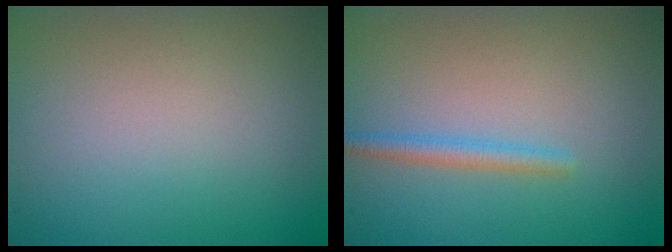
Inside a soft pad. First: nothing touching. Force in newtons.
{"total": 1.7, "press": 1.7, "slide": 0.1}